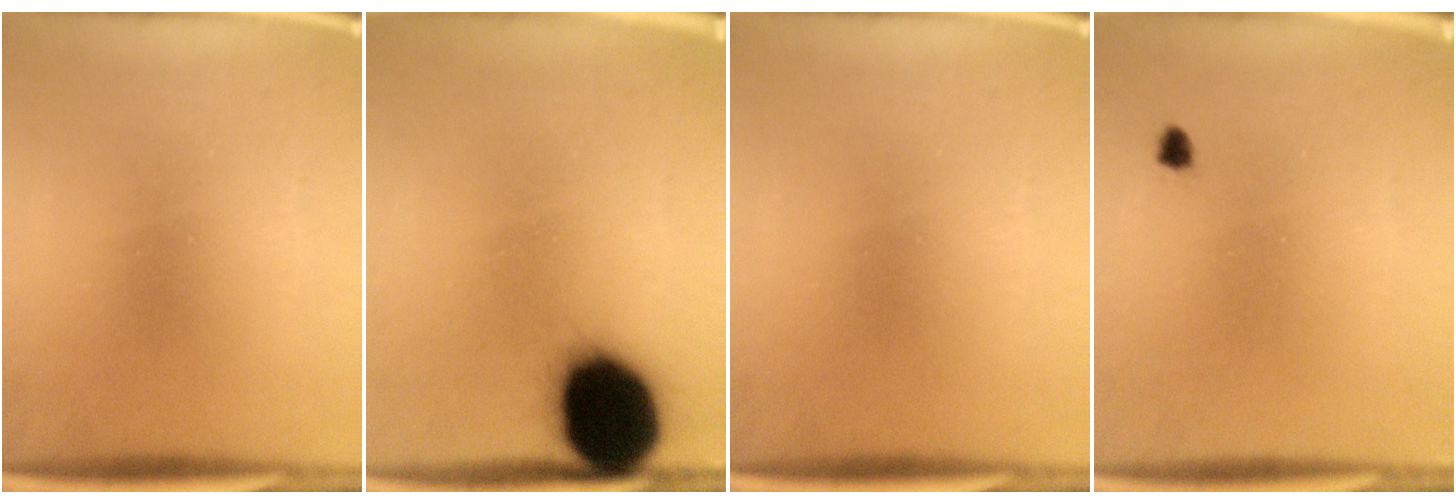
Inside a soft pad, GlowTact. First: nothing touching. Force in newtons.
{"total": 20.4}
{"total": 0.0}
{"total": 1.0}